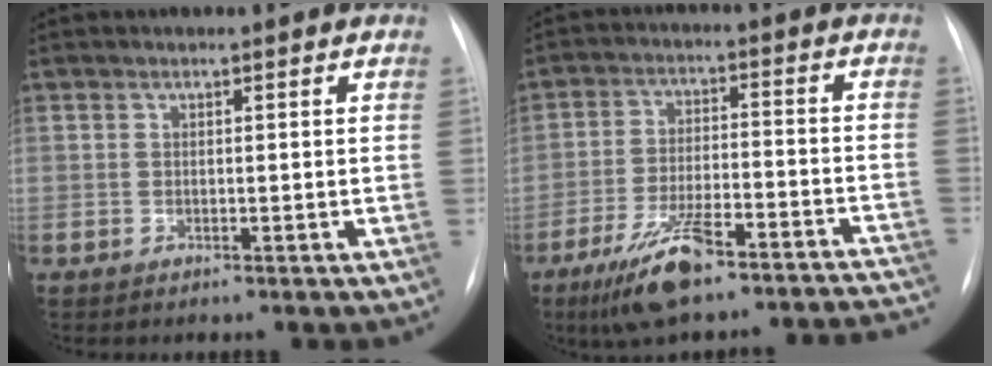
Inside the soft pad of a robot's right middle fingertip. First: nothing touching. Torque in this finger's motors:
{"motor_torque": [1.03, -1.11, 0.59, 0.19]}